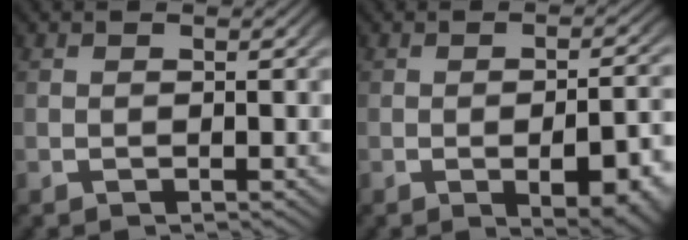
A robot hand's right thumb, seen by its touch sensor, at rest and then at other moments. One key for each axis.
{"total": 6.7, "fx": -1.9, "fy": 3.3, "fz": 5.5, "tx": -0.083, "ty": -0.014, "tz": -0.018}